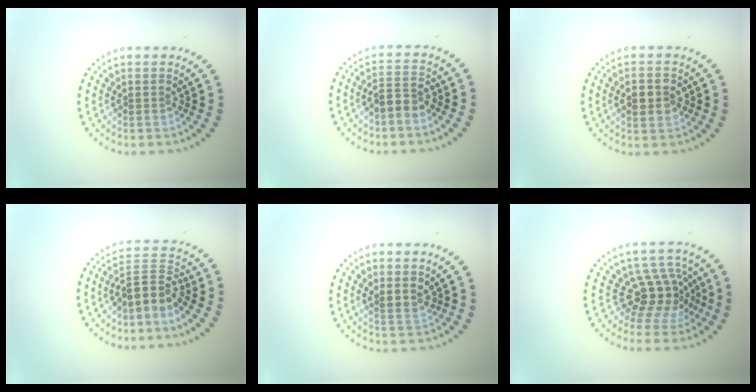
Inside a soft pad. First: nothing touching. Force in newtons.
{"total": 2.5, "press": 2.3, "slide": 1.0}
{"total": 2.7, "press": 2.7, "slide": 0.0}
{"total": 3.2, "press": 2.4, "slide": 2.1}
{"total": 1.2, "press": 0.9, "slide": 0.8}
{"total": 3.9, "press": 2.7, "slide": 2.8}